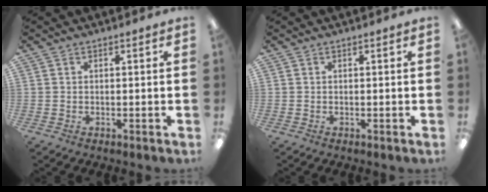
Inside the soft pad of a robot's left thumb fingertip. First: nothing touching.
{"total": 0.0}